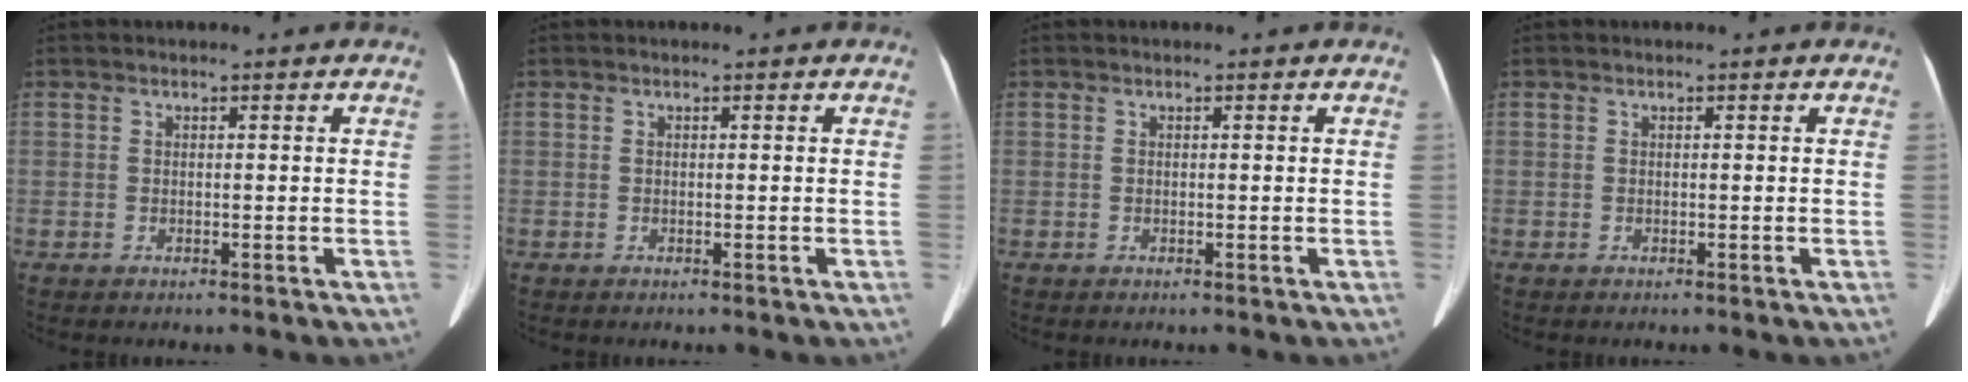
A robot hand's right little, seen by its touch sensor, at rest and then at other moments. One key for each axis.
{"total": 0.0}
{"total": 0.0}
{"total": 0.0}